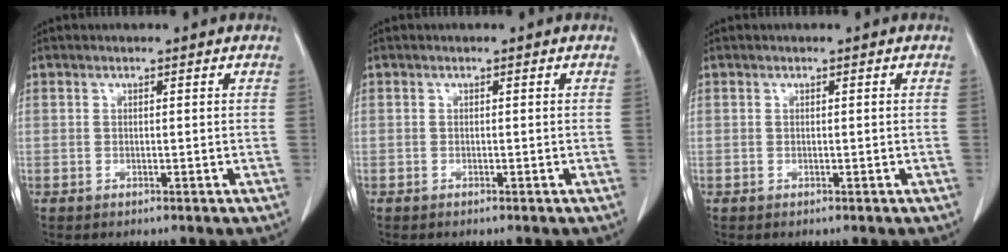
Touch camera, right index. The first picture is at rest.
{"total": 0.0}
{"total": 0.0}